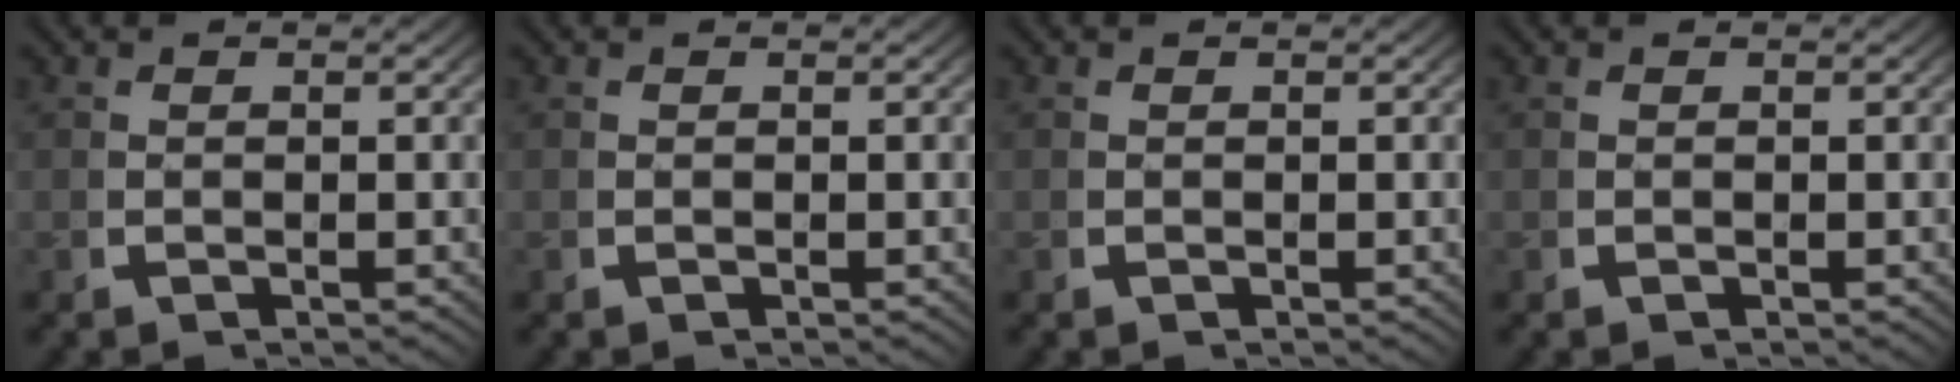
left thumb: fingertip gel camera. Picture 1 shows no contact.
{"total": 0.0}
{"total": 0.0}
{"total": 0.0}